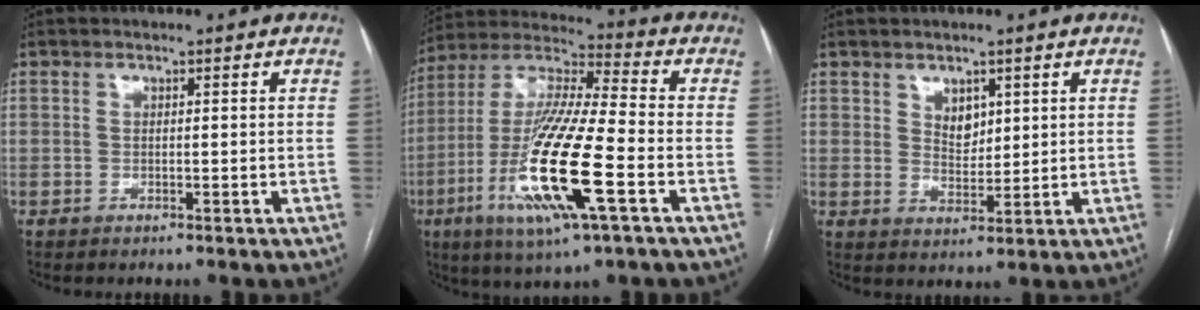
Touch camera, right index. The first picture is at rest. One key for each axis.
{"total": 20.7, "fx": -6.7, "fy": 2.0, "fz": 19.5, "tx": -0.414, "ty": -0.028, "tz": -0.126}
{"total": 3.8, "fx": 1.7, "fy": 2.5, "fz": 2.3, "tx": -0.039, "ty": -0.002, "tz": 0.038}